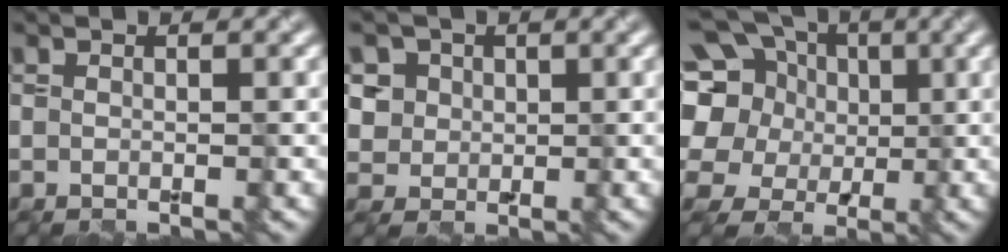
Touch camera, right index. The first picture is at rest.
{"total": 4.7, "force": [1.9, 4.0, 1.6], "torque": [-0.031, 0.009, 0.032]}
{"total": 14.7, "force": [4.2, 12.2, 7.1], "torque": [-0.187, 0.040, 0.049]}